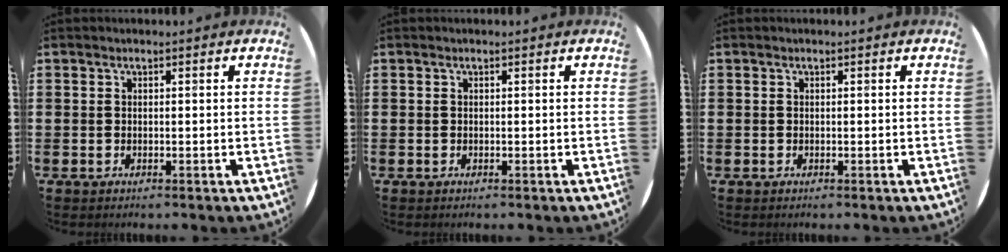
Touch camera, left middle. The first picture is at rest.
{"total": 0.0}
{"total": 0.0}